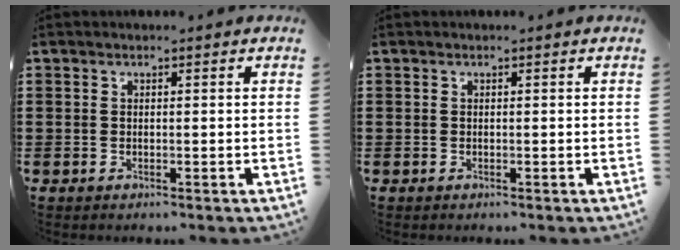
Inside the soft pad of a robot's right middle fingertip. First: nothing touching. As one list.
[{"total": 0.0}]